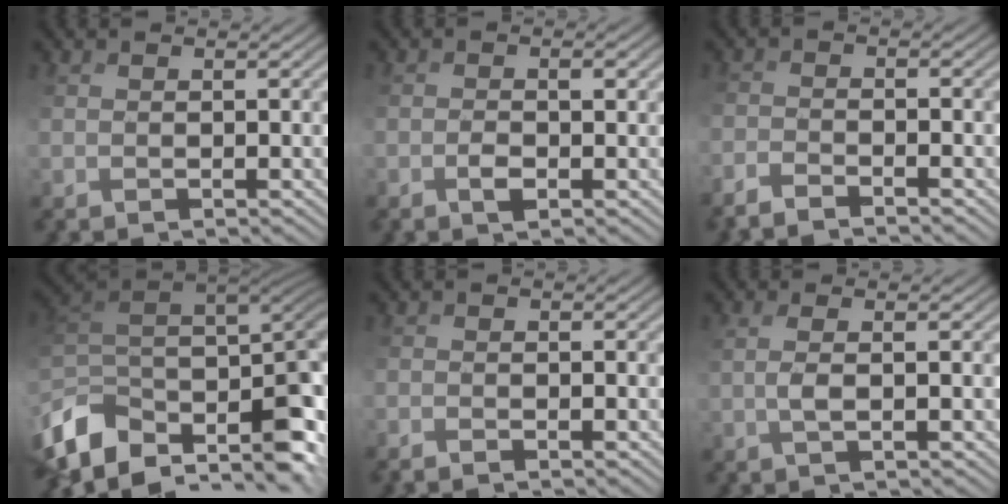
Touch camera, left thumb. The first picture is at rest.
{"total": 1.8, "force": [-0.1, 0.5, 1.7], "torque": [-0.029, 0.006, -0.001]}
{"total": 3.5, "force": [-3.2, -0.2, 1.3], "torque": [-0.028, -0.003, -0.065]}
{"total": 12.6, "force": [-0.9, 7.9, 9.8], "torque": [-0.227, -0.005, 0.006]}
{"total": 1.6, "force": [-1.4, -0.1, 0.6], "torque": [-0.009, -0.003, -0.028]}
{"total": 1.6, "force": [0.9, -1.1, 0.9], "torque": [-0.009, 0.014, 0.016]}